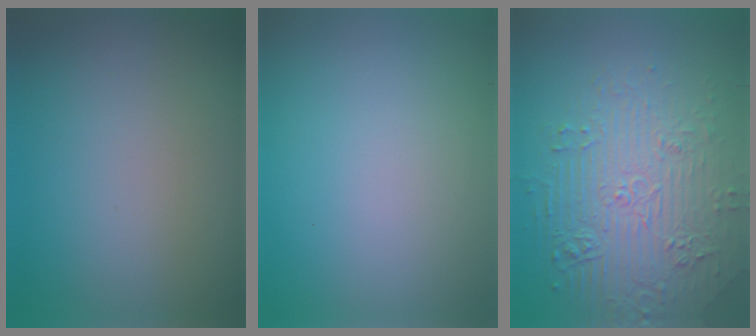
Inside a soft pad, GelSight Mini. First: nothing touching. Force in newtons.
{"total": 0.0}
{"total": 7.0, "press": 5.3, "slide": 4.6}